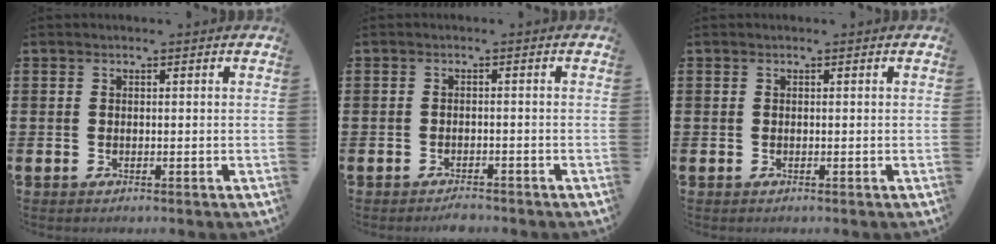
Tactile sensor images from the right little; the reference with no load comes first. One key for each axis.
{"total": 1.2, "fx": -1.2, "fy": 0.2, "fz": 0.2, "tx": -0.008, "ty": 0.001, "tz": -0.025}
{"total": 0.0}